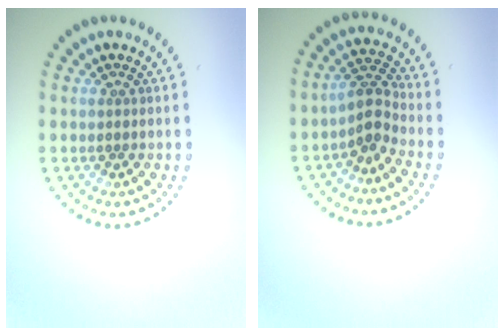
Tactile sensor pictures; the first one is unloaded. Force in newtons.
{"total": 2.4, "press": 2.1, "slide": 1.3}